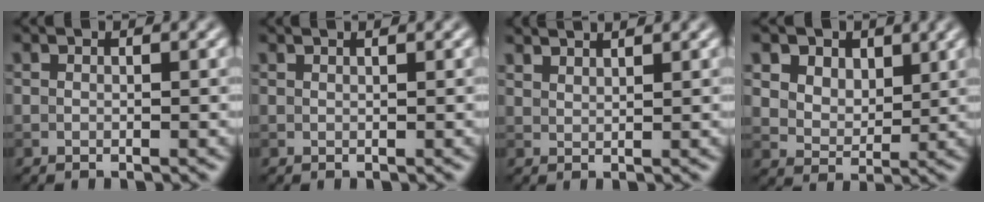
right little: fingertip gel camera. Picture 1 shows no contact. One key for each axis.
{"total": 0.9, "fx": 0.7, "fy": 0.2, "fz": 0.6, "tx": -0.005, "ty": -0.002, "tz": 0.003}
{"total": 2.4, "fx": 2.2, "fy": 0.5, "fz": 0.8, "tx": 0.002, "ty": 0.003, "tz": 0.022}
{"total": 7.5, "fx": 4.5, "fy": 5.0, "fz": 3.2, "tx": -0.077, "ty": 0.002, "tz": 0.076}